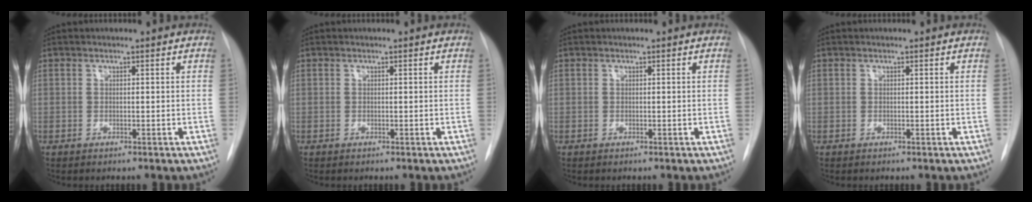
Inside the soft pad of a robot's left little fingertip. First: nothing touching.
{"total": 0.0}
{"total": 0.0}
{"total": 0.0}